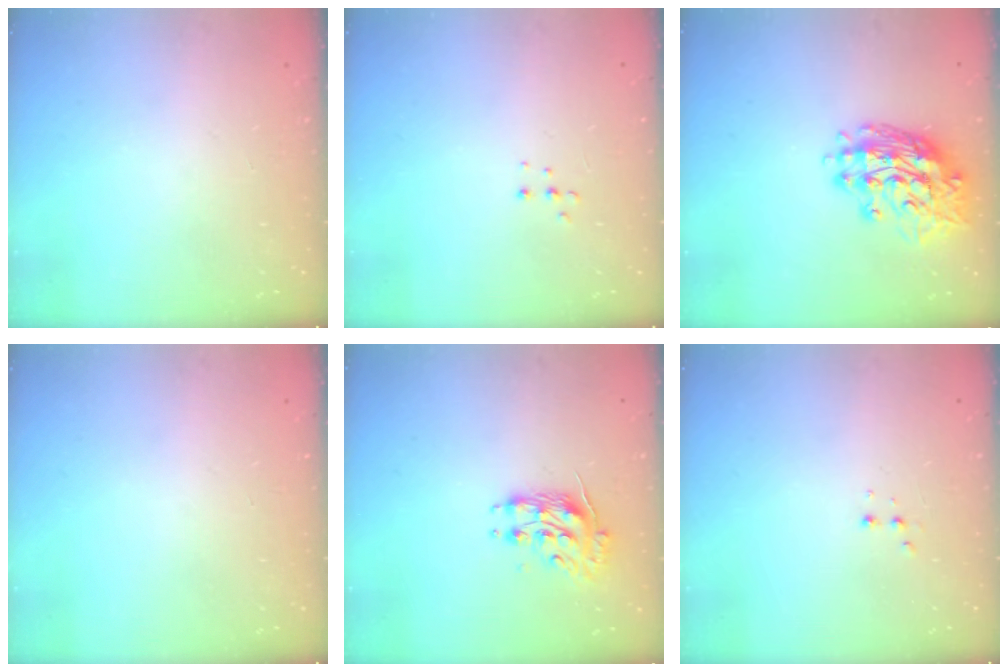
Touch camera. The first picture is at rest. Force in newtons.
{"total": 4.0, "press": 3.9, "slide": 0.8}
{"total": 15.0, "press": 14.9, "slide": 1.4}
{"total": 0.0}
{"total": 10.2, "press": 10.2, "slide": 0.6}
{"total": 2.9, "press": 2.7, "slide": 1.0}